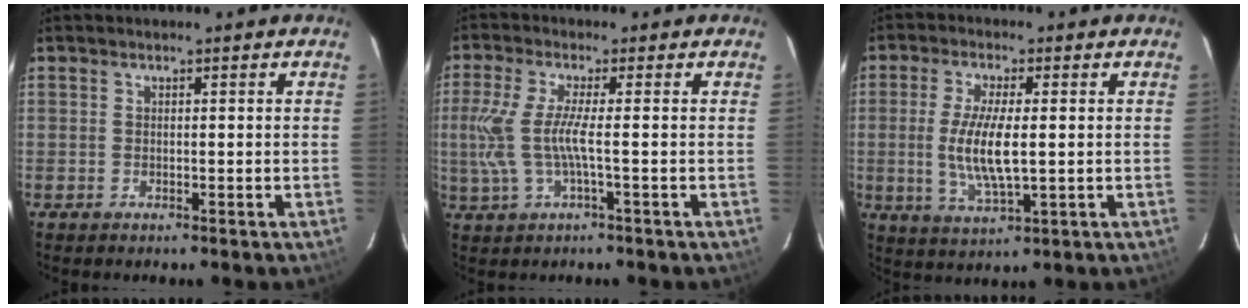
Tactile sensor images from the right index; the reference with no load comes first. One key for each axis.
{"total": 7.2, "fx": -0.9, "fy": 0.6, "fz": 7.1, "tx": -0.165, "ty": -0.004, "tz": -0.012}
{"total": 9.0, "fx": -0.3, "fy": 2.4, "fz": 8.7, "tx": -0.174, "ty": -0.010, "tz": -0.002}